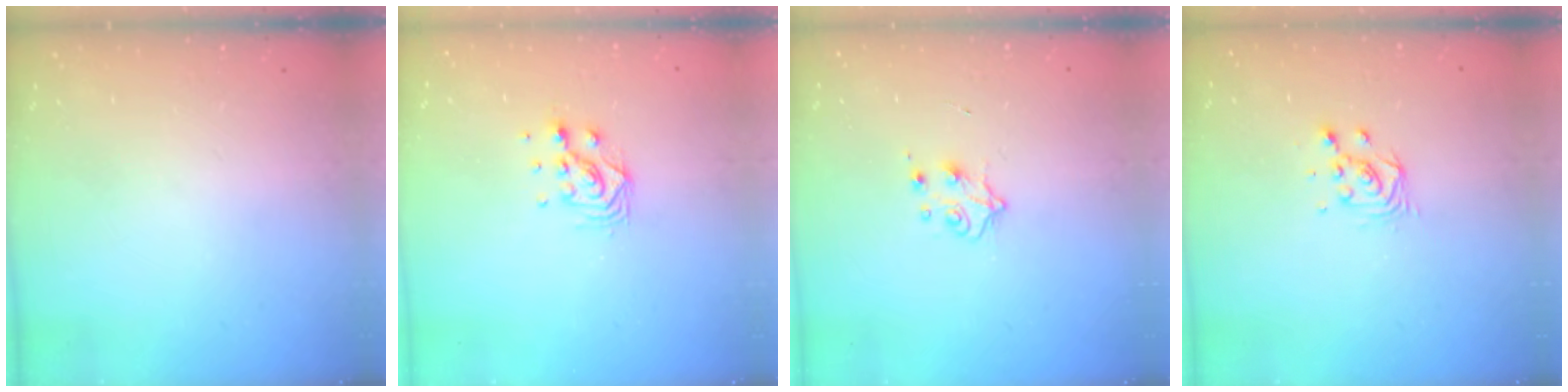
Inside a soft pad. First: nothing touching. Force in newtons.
{"total": 7.6, "press": 7.5, "slide": 0.5}
{"total": 4.1, "press": 4.0, "slide": 0.6}
{"total": 4.0, "press": 4.0, "slide": 0.2}